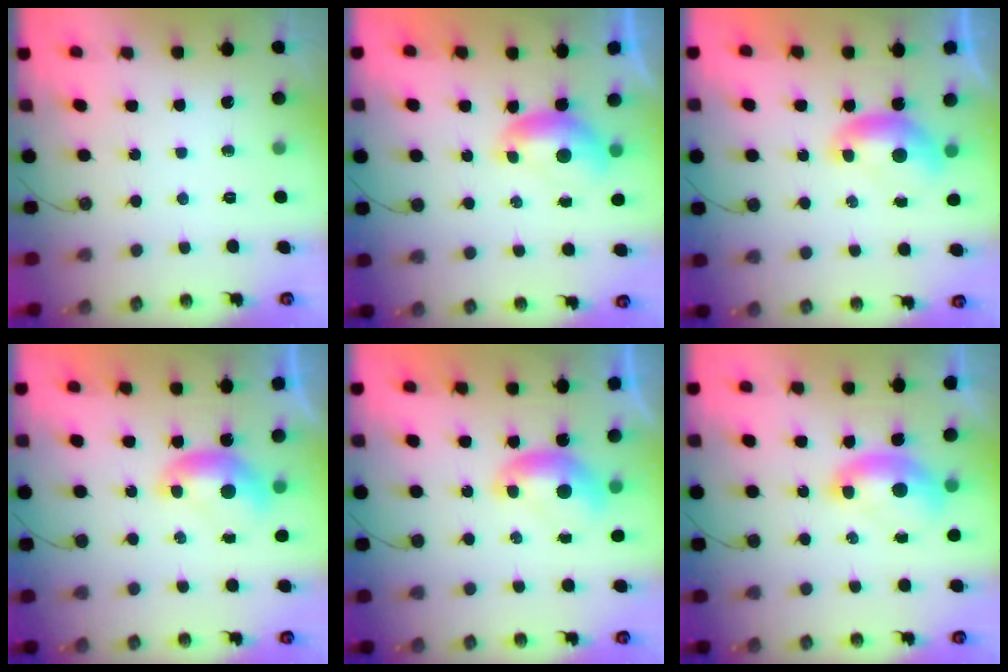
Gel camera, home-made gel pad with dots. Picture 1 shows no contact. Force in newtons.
{"total": 1.0, "press": 0.4, "slide": 0.9}
{"total": 0.0}
{"total": 0.0}
{"total": 0.0}
{"total": 1.9, "press": 1.8, "slide": 0.6}